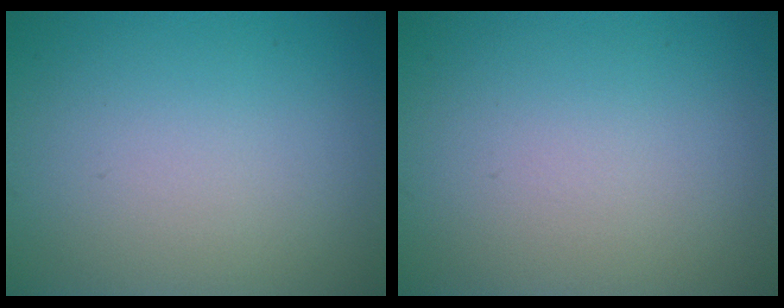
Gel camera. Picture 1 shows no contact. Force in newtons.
{"total": 0.0}